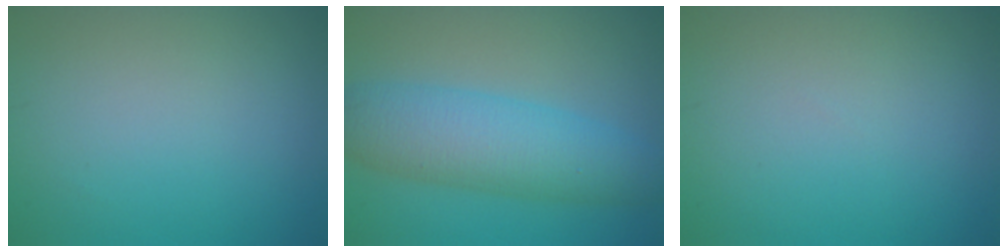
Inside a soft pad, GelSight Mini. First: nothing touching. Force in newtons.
{"total": 7.2, "press": 7.2, "slide": 0.1}
{"total": 0.0}